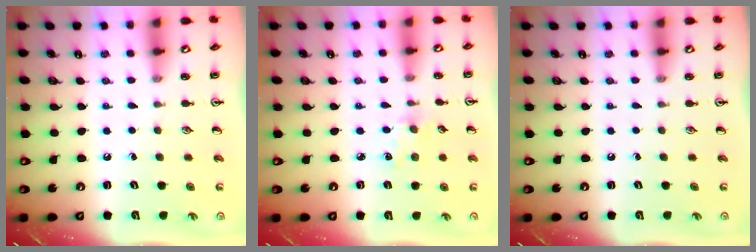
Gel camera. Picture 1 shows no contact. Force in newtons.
{"total": 2.9, "press": 2.9, "slide": 0.5}
{"total": 0.0}